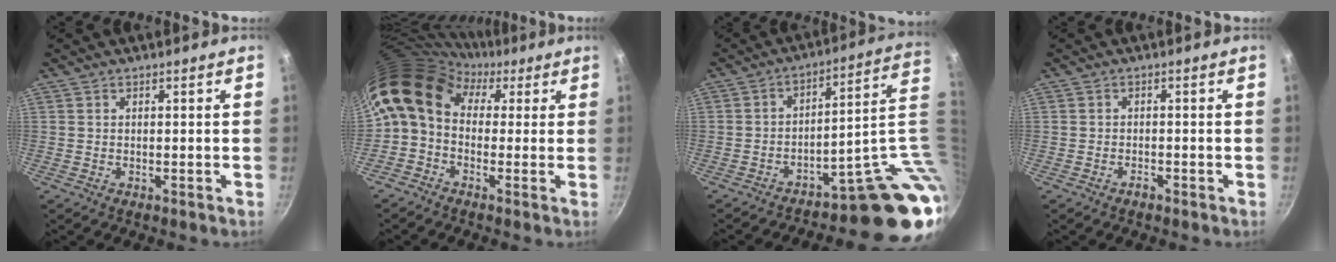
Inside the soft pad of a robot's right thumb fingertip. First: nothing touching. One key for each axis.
{"total": 13.6, "fx": 2.9, "fy": 10.2, "fz": 8.5, "tx": -0.158, "ty": 0.031, "tz": 0.025}
{"total": 16.4, "fx": -4.5, "fy": 4.8, "fz": 15.0, "tx": -0.123, "ty": 0.031, "tz": -0.062}
{"total": 1.2, "fx": -1.0, "fy": 0.6, "fz": 0.5, "tx": -0.008, "ty": 0.012, "tz": -0.017}